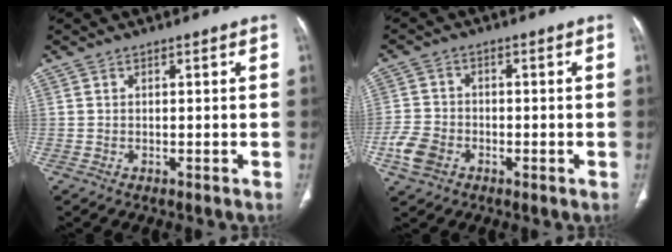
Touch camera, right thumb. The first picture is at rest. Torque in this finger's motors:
{"motor_torque": [3.23, 1.78, 0.28, -0.61, 0.07]}